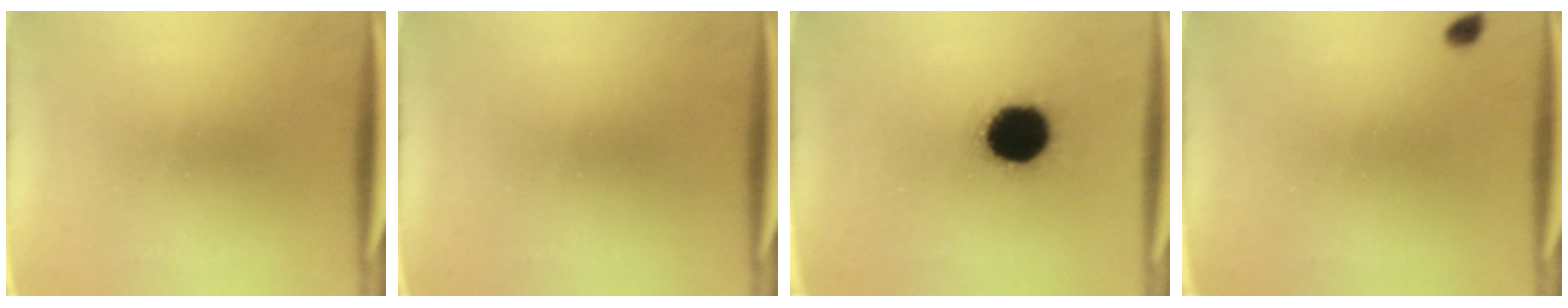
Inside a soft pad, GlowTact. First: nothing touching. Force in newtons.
{"total": 0.0}
{"total": 16.6}
{"total": 1.1}